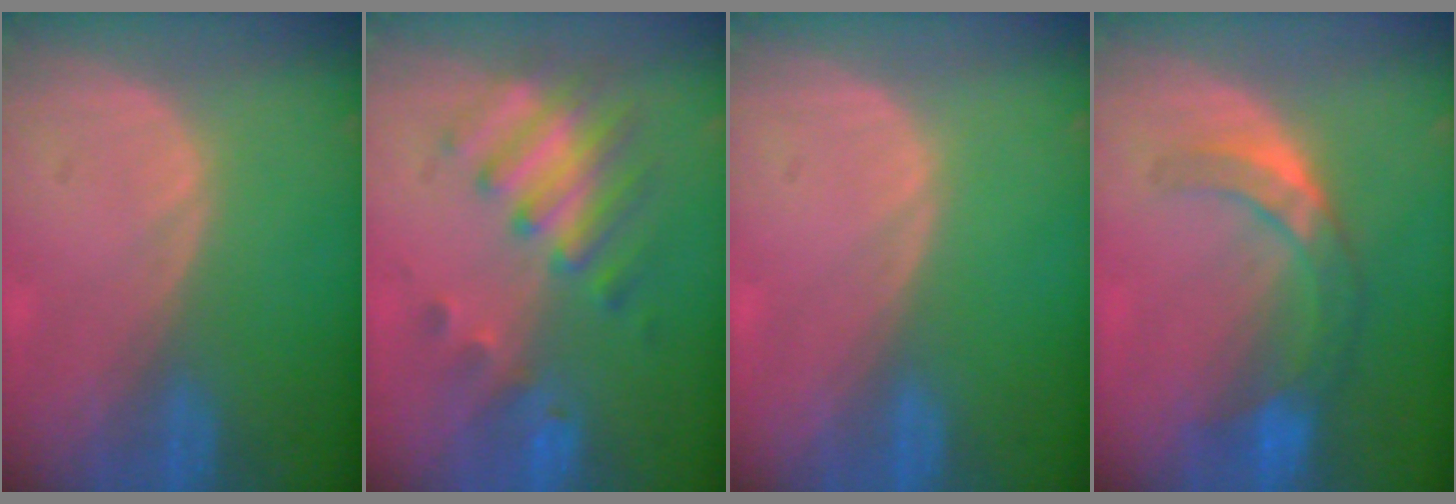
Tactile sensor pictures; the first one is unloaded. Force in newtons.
{"total": 8.3, "press": 7.3, "slide": 4.1}
{"total": 0.0}
{"total": 7.4, "press": 6.4, "slide": 3.7}